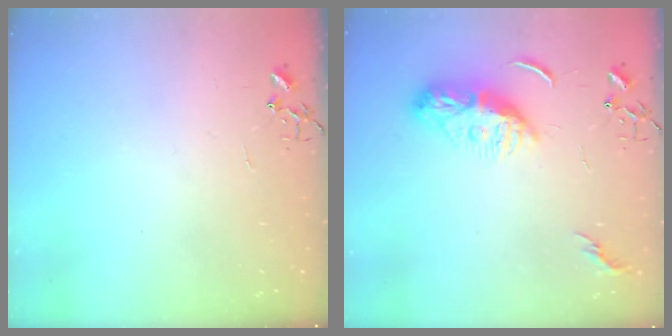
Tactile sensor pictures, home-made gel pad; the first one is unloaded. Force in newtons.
{"total": 10.2, "press": 10.2, "slide": 0.9}